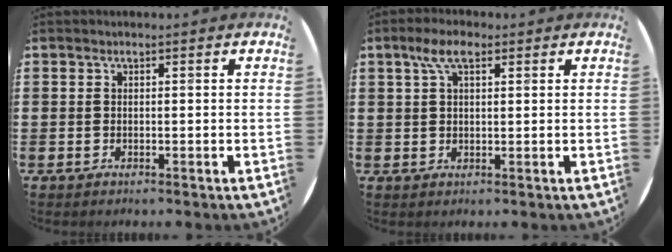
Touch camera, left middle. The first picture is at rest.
{"total": 4.7, "force": [2.7, 2.0, 3.3], "torque": [-0.064, 0.006, 0.045]}